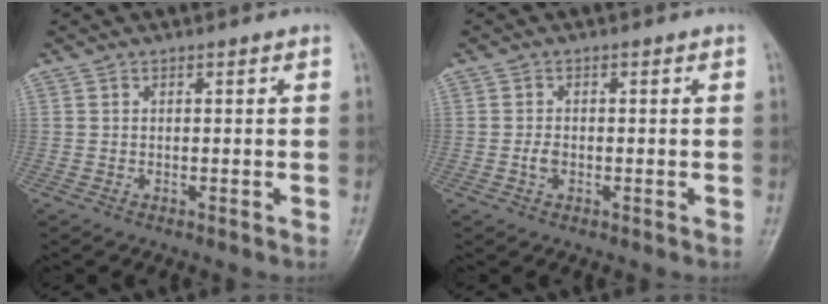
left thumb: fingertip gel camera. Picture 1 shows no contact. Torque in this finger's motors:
{"motor_torque": [0.01, 0.04, 0.25, 0.12, 0.00]}